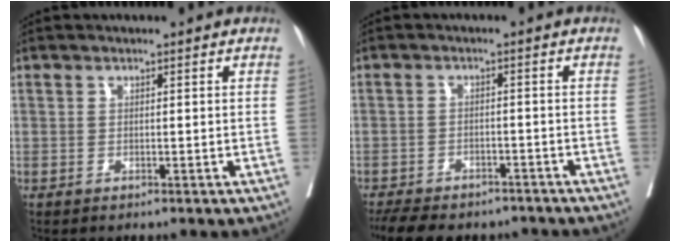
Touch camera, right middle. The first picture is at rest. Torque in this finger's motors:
{"motor_torque": [0.63, -0.60, 0.09, 0.03]}